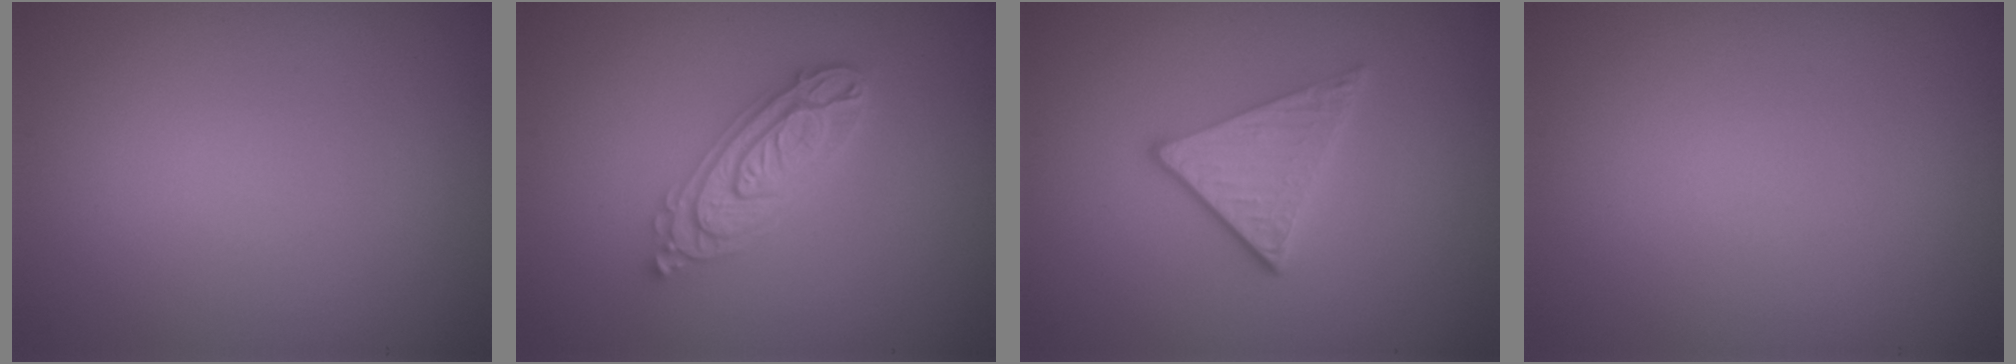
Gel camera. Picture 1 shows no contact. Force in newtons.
{"total": 4.3, "press": 4.2, "slide": 0.7}
{"total": 3.0, "press": 2.7, "slide": 1.2}
{"total": 0.0}